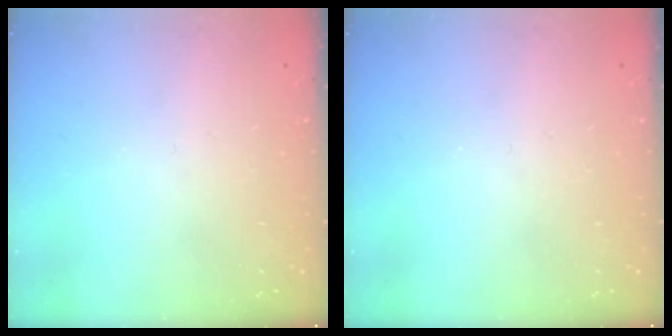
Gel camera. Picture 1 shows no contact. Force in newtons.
{"total": 0.0}